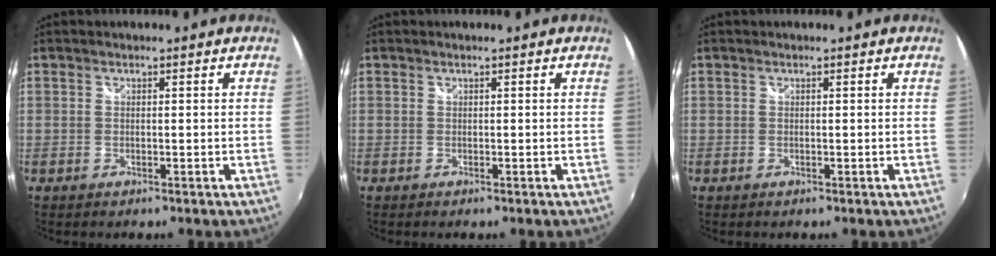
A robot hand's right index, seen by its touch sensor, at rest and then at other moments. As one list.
[{"total": 0.0}, {"total": 0.0}]